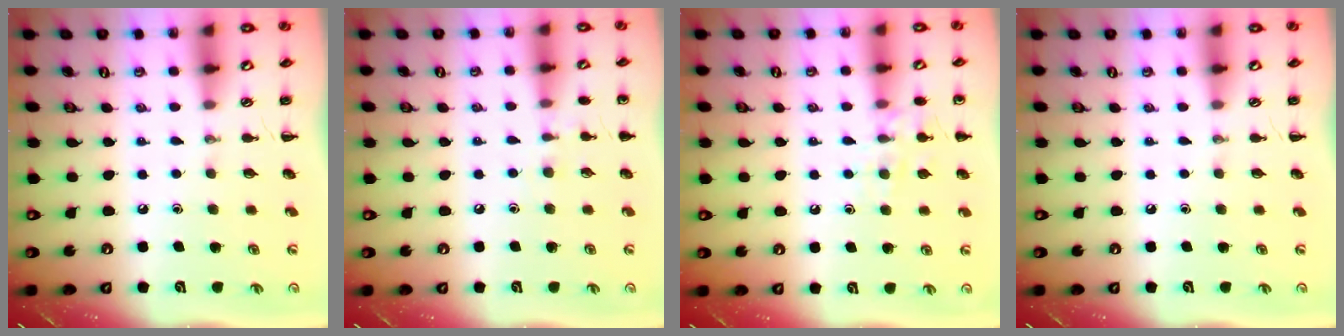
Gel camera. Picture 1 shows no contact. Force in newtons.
{"total": 5.9, "press": 5.6, "slide": 1.9}
{"total": 9.4, "press": 9.4, "slide": 1.1}
{"total": 0.0}